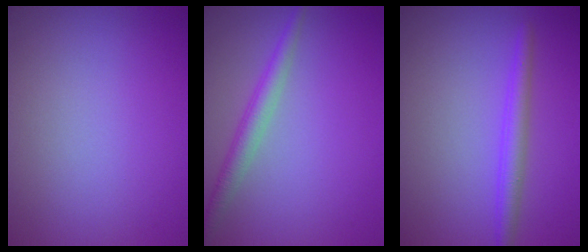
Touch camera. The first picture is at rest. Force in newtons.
{"total": 2.5, "press": 2.5, "slide": 0.0}
{"total": 2.4, "press": 2.4, "slide": 0.2}